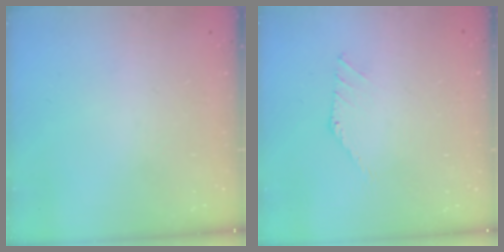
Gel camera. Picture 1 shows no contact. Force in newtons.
{"total": 0.0}